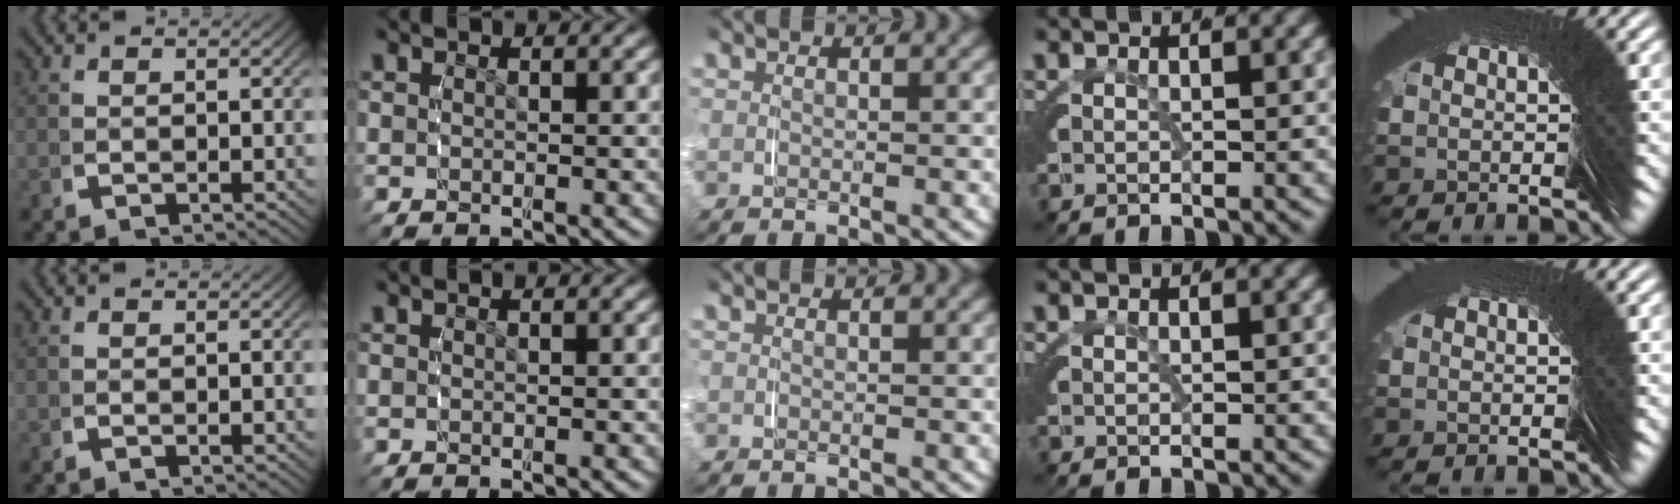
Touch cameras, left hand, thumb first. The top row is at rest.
{}